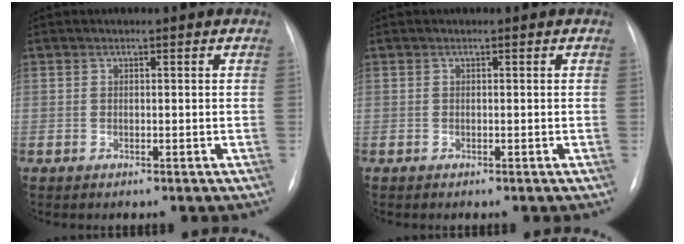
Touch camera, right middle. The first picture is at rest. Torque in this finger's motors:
{"motor_torque": [0.19, -0.06, 0.04, 0.01]}